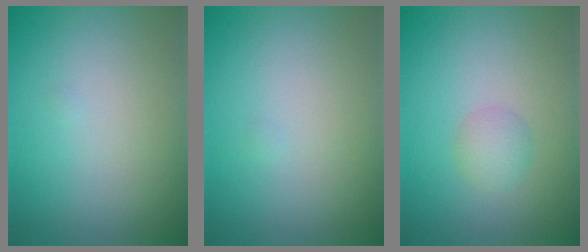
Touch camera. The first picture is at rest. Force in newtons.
{"total": 0.0}
{"total": 1.5, "press": 1.5, "slide": 0.0}